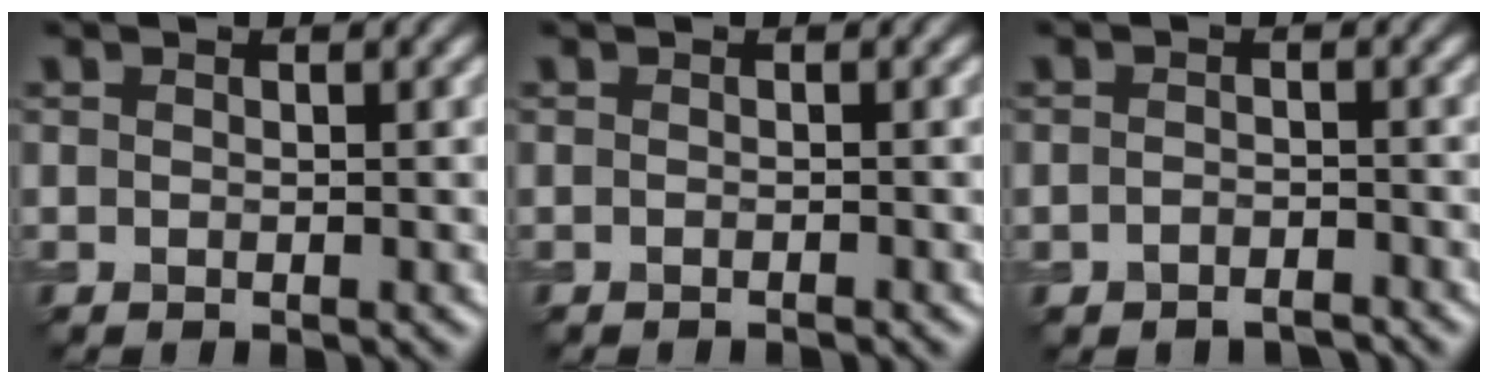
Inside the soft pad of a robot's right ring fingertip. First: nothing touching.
{"total": 0.7, "force": [-0.7, 0.0, 0.2], "torque": [-0.002, -0.002, -0.013]}
{"total": 1.8, "force": [-1.5, 0.8, 0.5], "torque": [-0.007, 0.001, -0.028]}